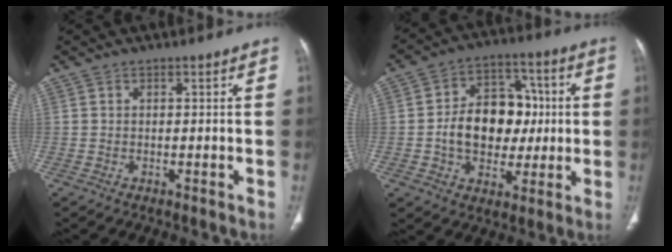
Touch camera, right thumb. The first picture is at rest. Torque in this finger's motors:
{"motor_torque": [1.79, 2.12, 1.32, -0.40, 0.10]}